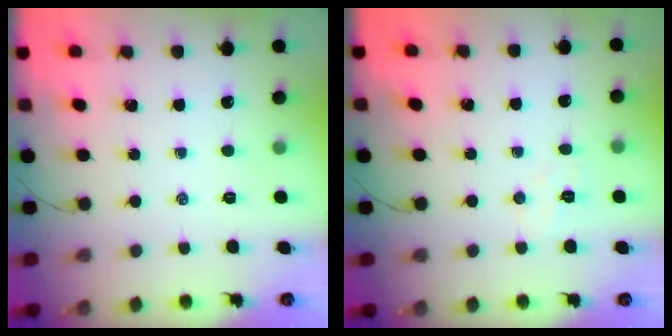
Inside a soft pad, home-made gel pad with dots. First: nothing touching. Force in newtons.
{"total": 3.6, "press": 3.5, "slide": 0.8}